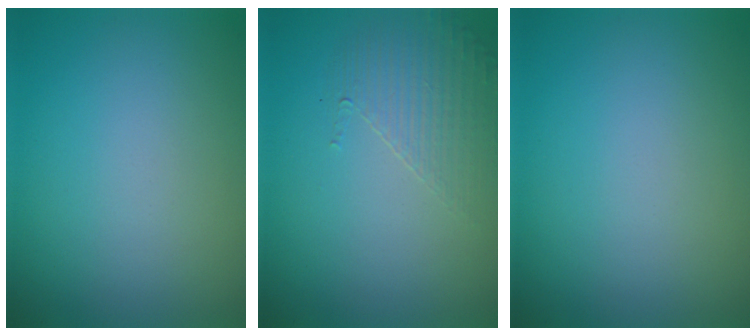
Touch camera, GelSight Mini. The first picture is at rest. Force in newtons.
{"total": 1.7, "press": 0.9, "slide": 1.4}
{"total": 0.0}